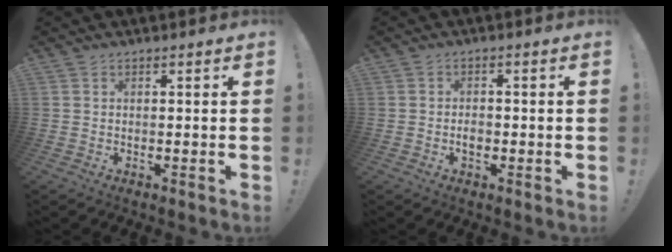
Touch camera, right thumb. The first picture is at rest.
{"total": 2.4, "force": [-1.0, 1.5, 1.7], "torque": [-0.021, 0.002, -0.017]}